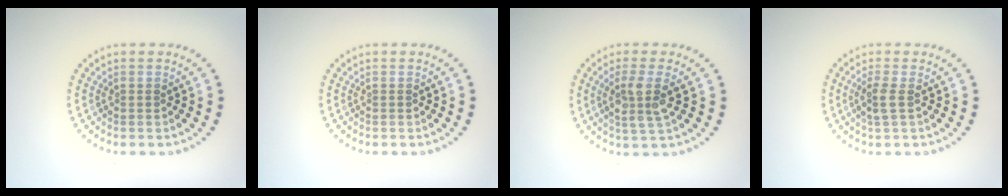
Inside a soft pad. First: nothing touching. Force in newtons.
{"total": 0.0}
{"total": 3.1, "press": 2.7, "slide": 1.5}
{"total": 1.6, "press": 1.4, "slide": 0.8}